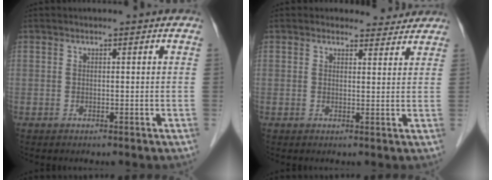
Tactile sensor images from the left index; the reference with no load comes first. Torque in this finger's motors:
{"motor_torque": [0.60, -0.71, 0.11, 0.00]}